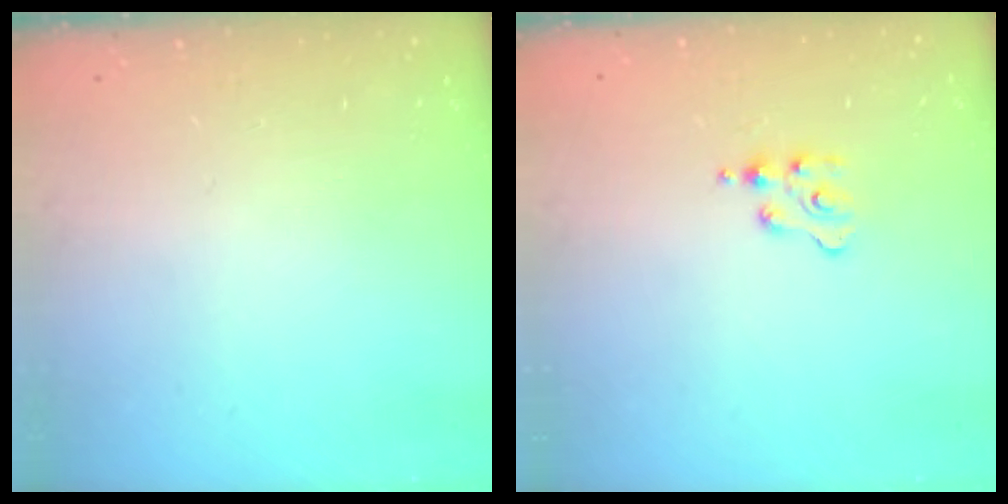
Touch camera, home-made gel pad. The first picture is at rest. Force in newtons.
{"total": 2.5, "press": 2.4, "slide": 0.4}